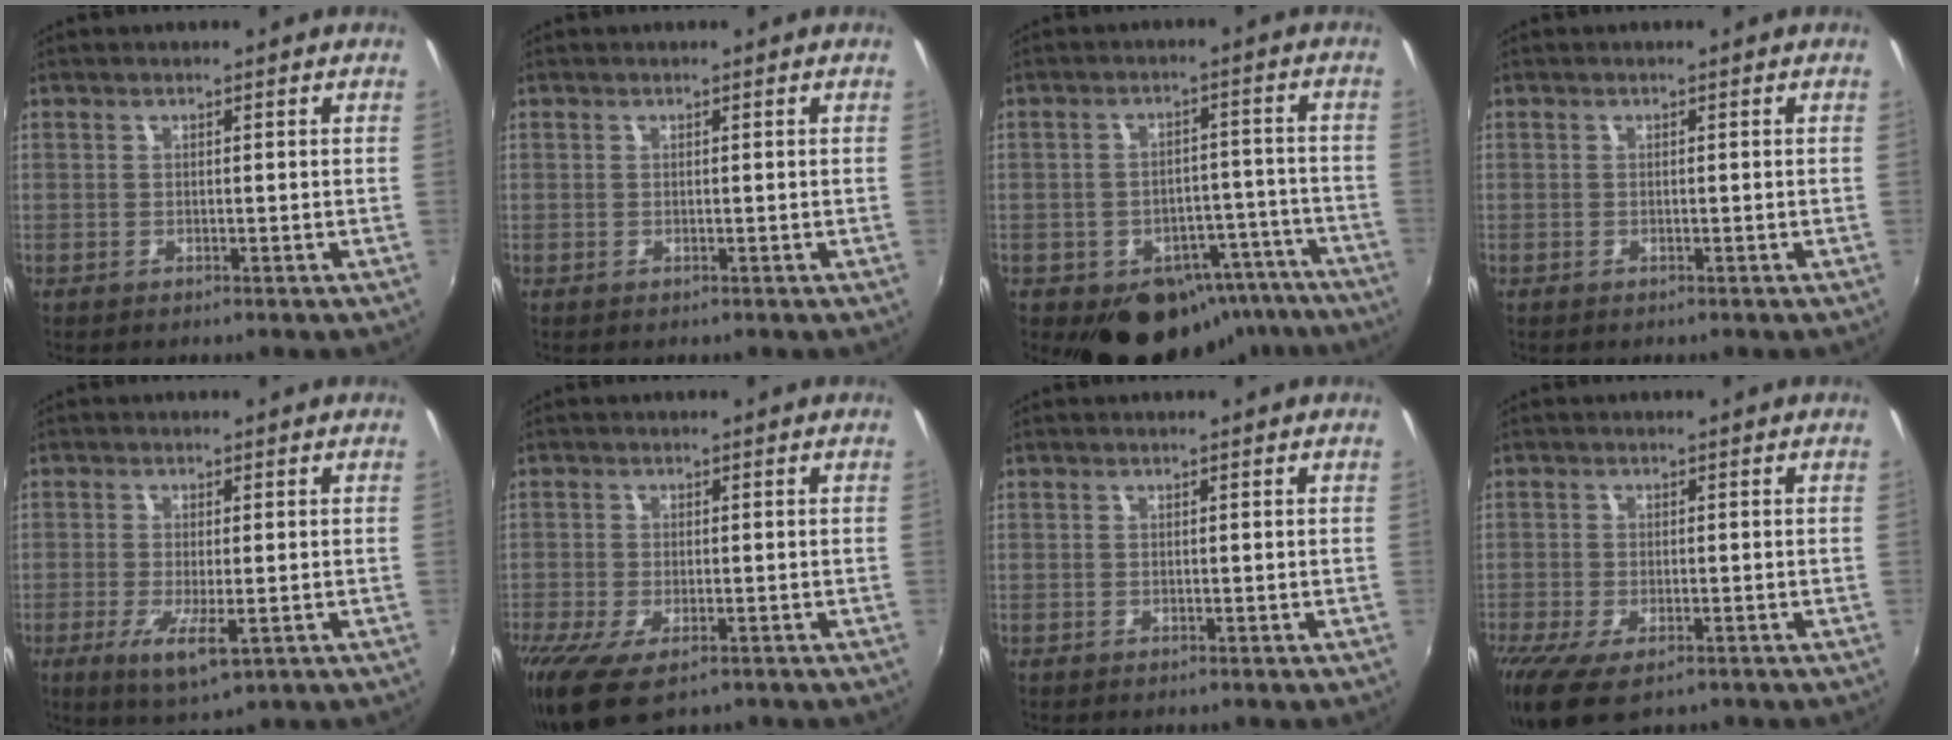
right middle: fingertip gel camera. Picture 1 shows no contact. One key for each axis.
{"total": 0.0}
{"total": 15.2, "fx": -10.5, "fy": 9.8, "fz": 5.1, "tx": -0.077, "ty": 0.038, "tz": -0.104}
{"total": 0.0}
{"total": 6.2, "fx": -2.2, "fy": 1.4, "fz": 5.6, "tx": -0.114, "ty": -0.022, "tz": -0.036}
{"total": 8.6, "fx": -5.1, "fy": 3.4, "fz": 6.0, "tx": -0.133, "ty": -0.040, "tz": -0.088}
{"total": 0.0}
{"total": 8.3, "fx": -5.3, "fy": 3.3, "fz": 5.5, "tx": -0.126, "ty": -0.039, "tz": -0.091}